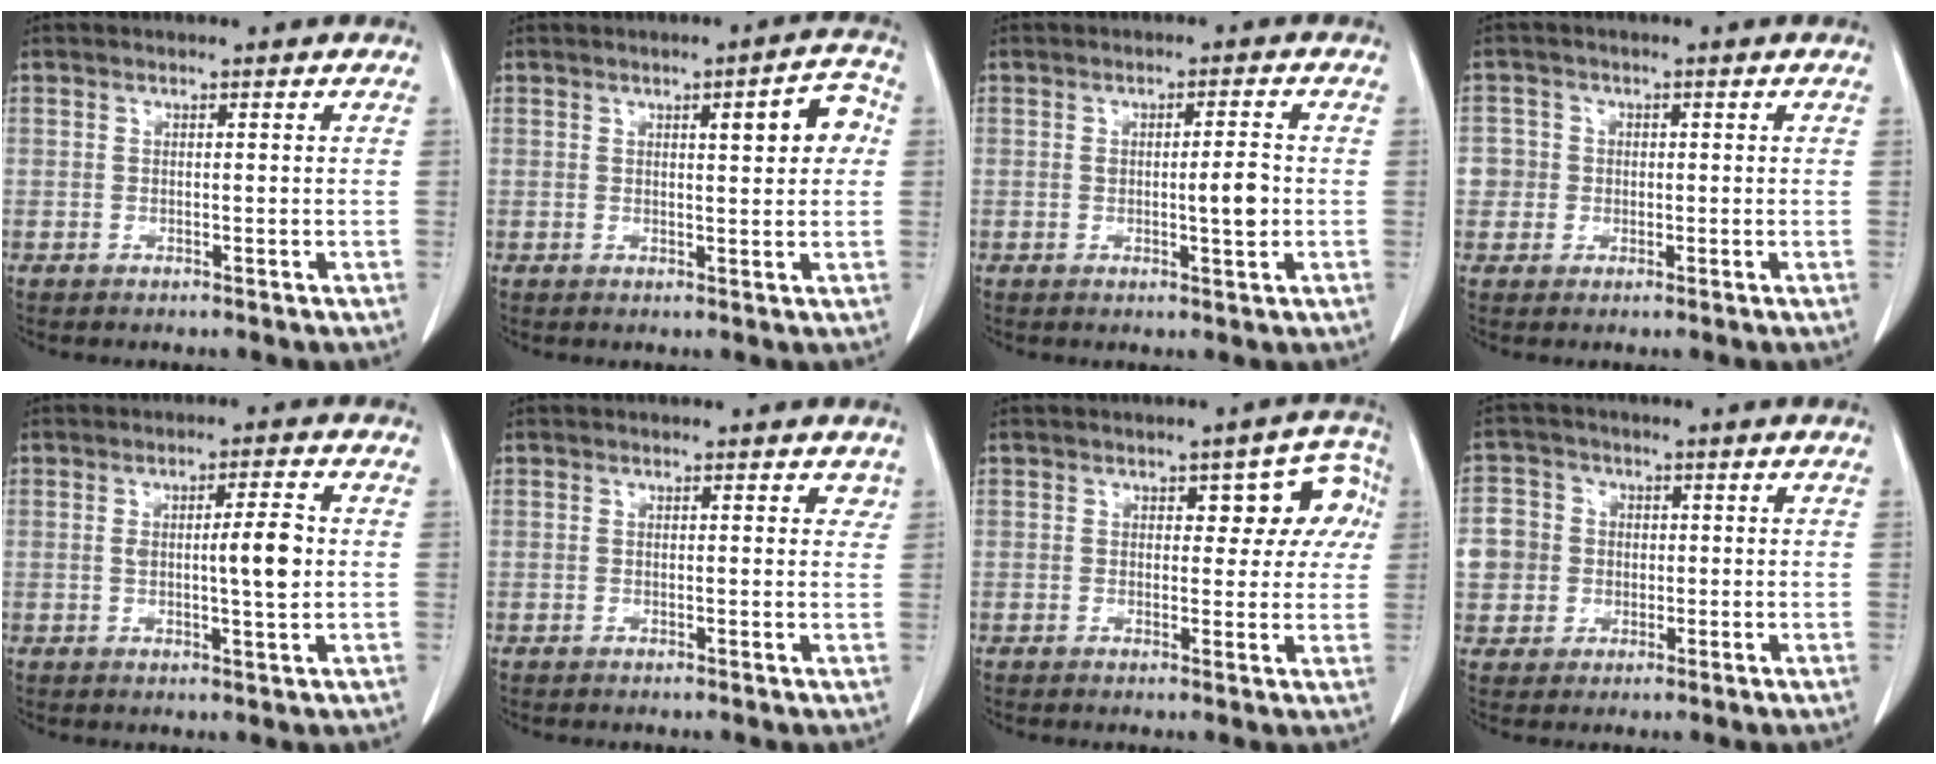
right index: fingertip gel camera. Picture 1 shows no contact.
{"total": 5.8, "force": [1.3, 1.4, 5.4], "torque": [-0.067, 0.015, 0.015]}
{"total": 3.9, "force": [-0.3, 0.6, 3.8], "torque": [-0.057, -0.001, -0.003]}
{"total": 3.1, "force": [-0.1, 3.1, 0.0], "torque": [0.015, 0.009, -0.003]}
{"total": 5.6, "force": [0.3, 0.8, 5.5], "torque": [-0.082, 0.003, 0.004]}
{"total": 1.5, "force": [0.9, 0.8, 0.9], "torque": [-0.001, 0.000, 0.005]}
{"total": 7.0, "force": [1.9, 3.7, 5.6], "torque": [-0.045, 0.029, 0.020]}
{"total": 8.7, "force": [0.1, 8.4, 2.0], "torque": [-0.059, 0.029, 0.014]}